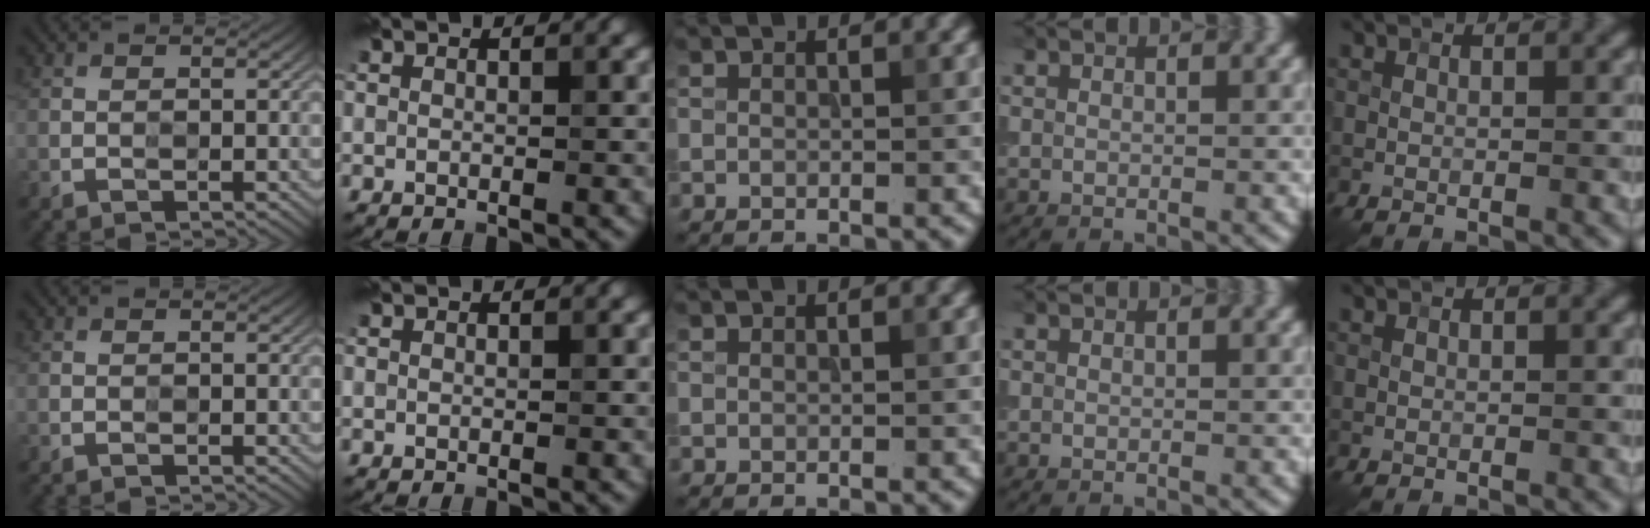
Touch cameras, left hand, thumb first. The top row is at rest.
{}